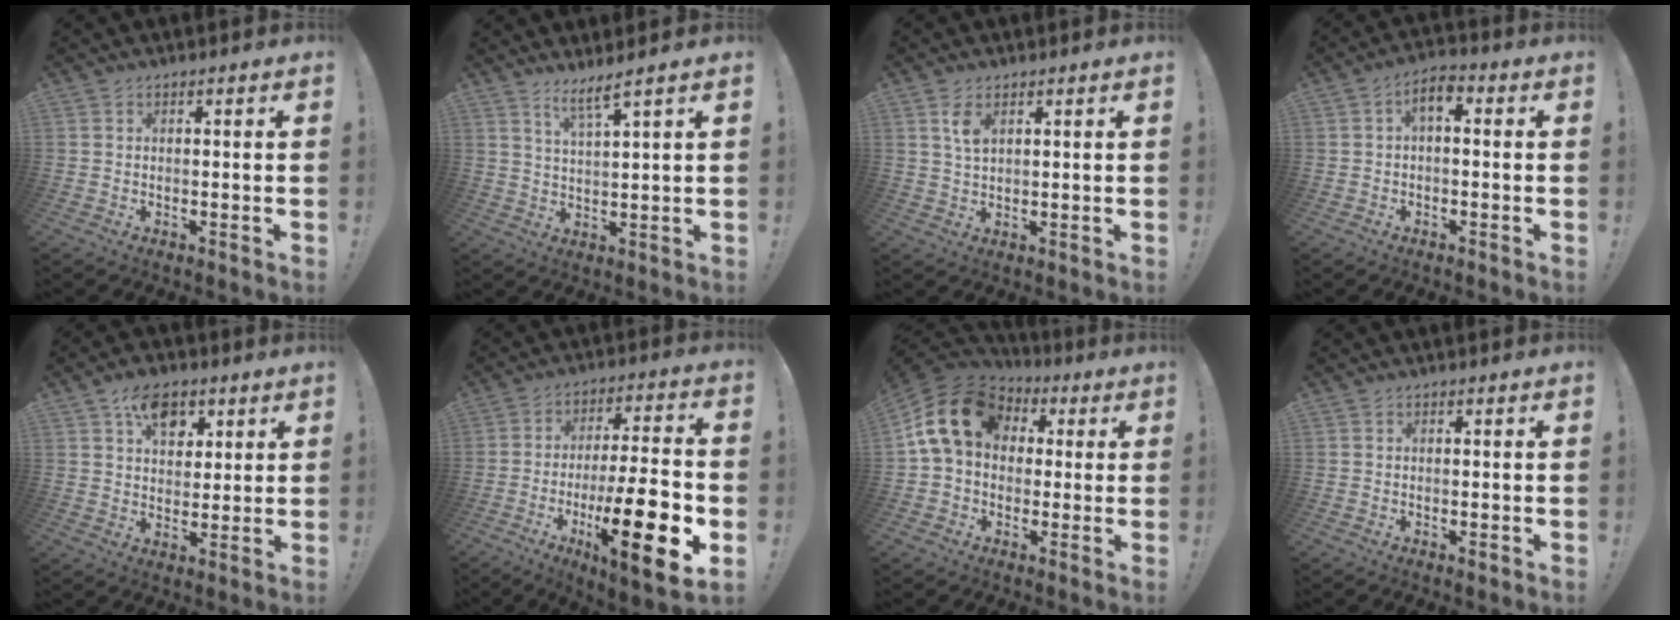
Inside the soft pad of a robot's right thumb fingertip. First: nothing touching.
{"total": 5.5, "force": [4.2, 0.1, 3.5], "torque": [-0.066, -0.022, 0.071]}
{"total": 4.2, "force": [2.2, 1.7, 3.1], "torque": [-0.050, -0.009, 0.037]}
{"total": 4.9, "force": [0.1, 2.3, 4.3], "torque": [-0.072, 0.004, 0.001]}
{"total": 11.6, "force": [5.1, 7.9, 6.8], "torque": [-0.092, -0.011, 0.092]}
{"total": 21.6, "force": [-7.3, 5.2, 19.7], "torque": [-0.306, 0.032, -0.104]}
{"total": 16.4, "force": [4.3, 12.2, 10.1], "torque": [-0.171, 0.000, 0.083]}
{"total": 0.6, "force": [-0.1, 0.2, 0.5], "torque": [-0.011, 0.000, 0.000]}